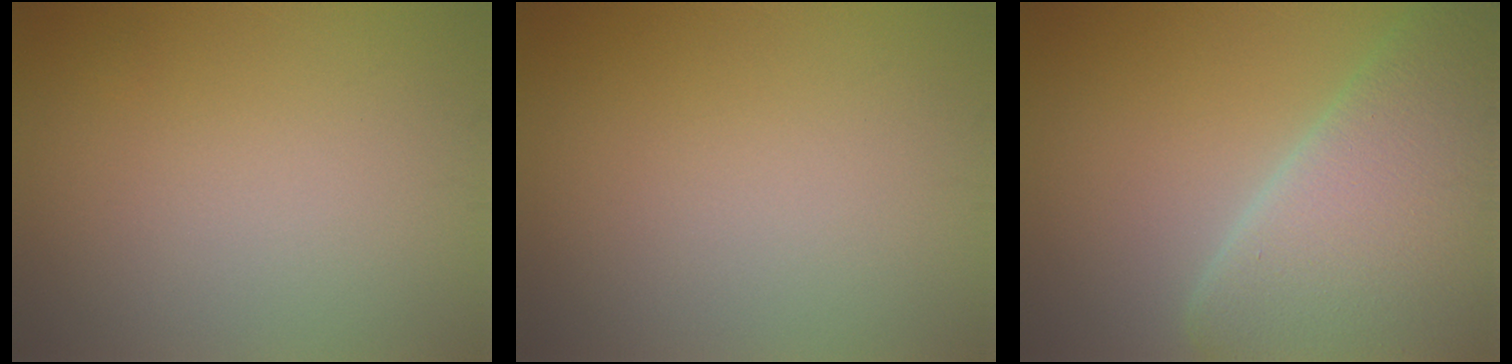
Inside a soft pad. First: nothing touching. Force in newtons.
{"total": 0.0}
{"total": 12.5, "press": 12.5, "slide": 0.8}